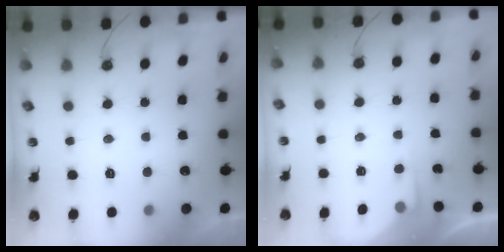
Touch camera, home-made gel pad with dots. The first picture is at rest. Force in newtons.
{"total": 3.1, "press": 3.1, "slide": 0.5}